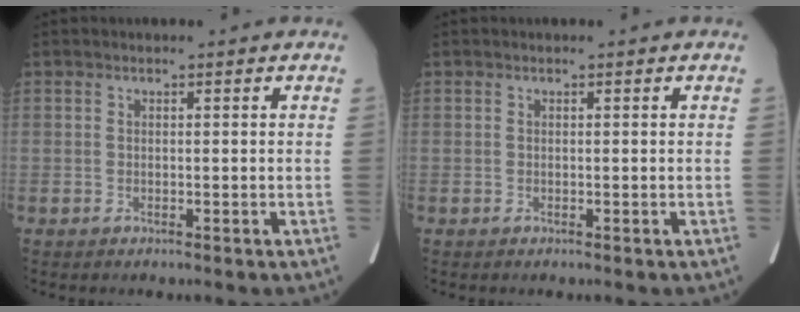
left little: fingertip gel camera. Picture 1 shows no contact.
{"total": 0.0}